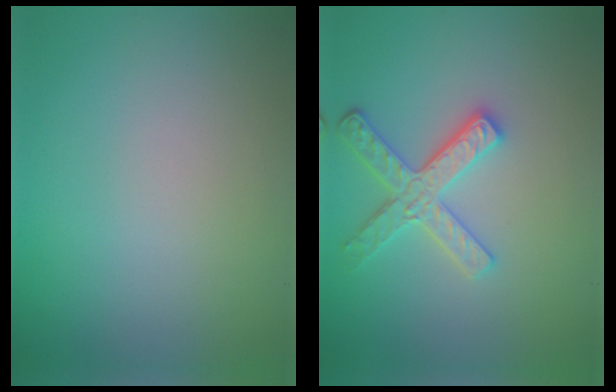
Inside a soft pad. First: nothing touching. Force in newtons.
{"total": 3.4, "press": 3.1, "slide": 1.3}